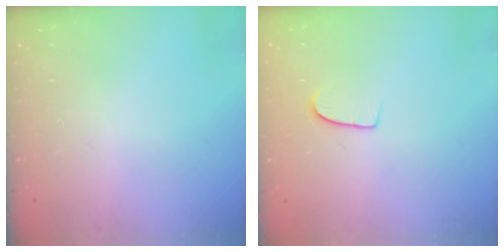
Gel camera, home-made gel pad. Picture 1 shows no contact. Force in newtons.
{"total": 7.0, "press": 7.0, "slide": 0.4}